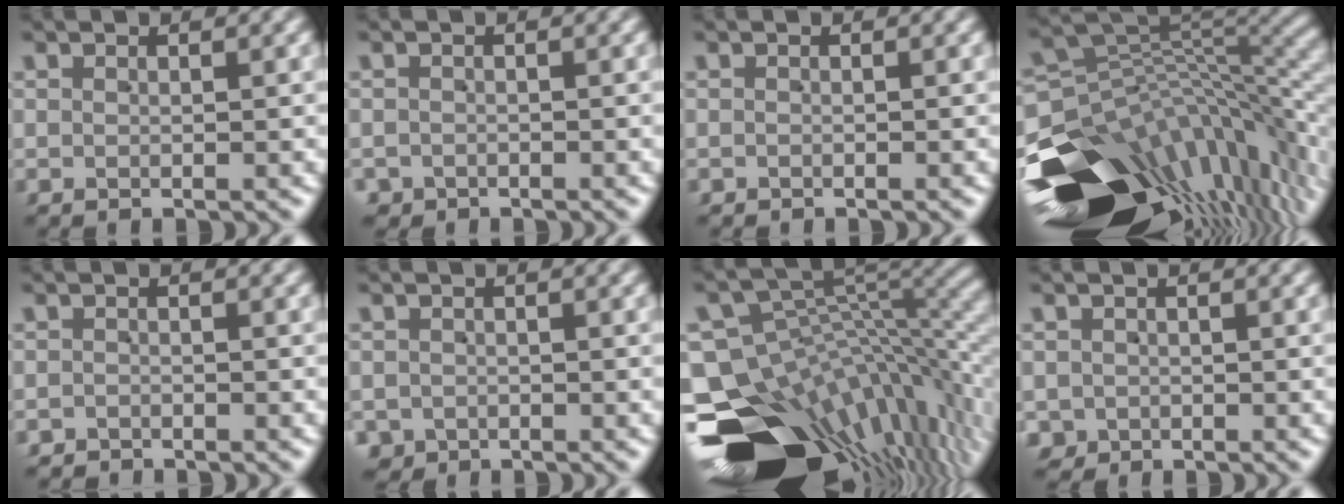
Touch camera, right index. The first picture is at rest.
{"total": 2.0, "force": [-1.6, 1.2, -0.5], "torque": [0.011, -0.014, -0.024]}
{"total": 0.6, "force": [-0.5, 0.0, -0.4], "torque": [0.010, -0.006, -0.007]}
{"total": 21.4, "force": [-8.6, 12.6, 15.0], "torque": [-0.196, -0.049, -0.111]}
{"total": 1.9, "force": [-1.8, 0.3, -0.7], "torque": [0.017, -0.008, -0.030]}
{"total": 3.1, "force": [-2.3, 2.2, -0.1], "torque": [0.007, -0.022, -0.034]}
{"total": 23.4, "force": [-9.9, 15.2, 14.7], "torque": [-0.230, -0.079, -0.136]}
{"total": 3.7, "force": [-2.0, 3.1, 0.3], "torque": [-0.009, -0.028, -0.026]}